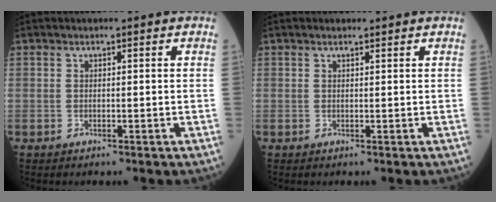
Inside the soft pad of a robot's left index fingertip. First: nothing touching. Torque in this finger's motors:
{"motor_torque": [0.24, -0.19, 0.03, -0.01]}